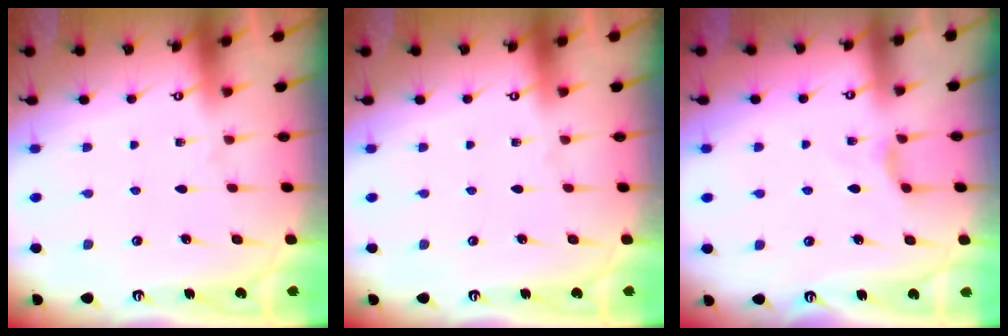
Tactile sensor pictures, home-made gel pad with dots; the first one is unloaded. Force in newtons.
{"total": 0.0}
{"total": 3.0, "press": 2.9, "slide": 0.5}